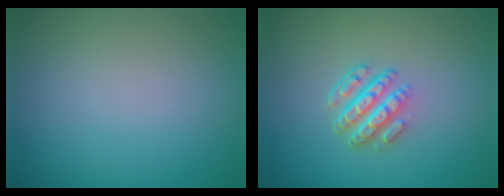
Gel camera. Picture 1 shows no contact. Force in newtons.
{"total": 4.7, "press": 3.3, "slide": 3.3}